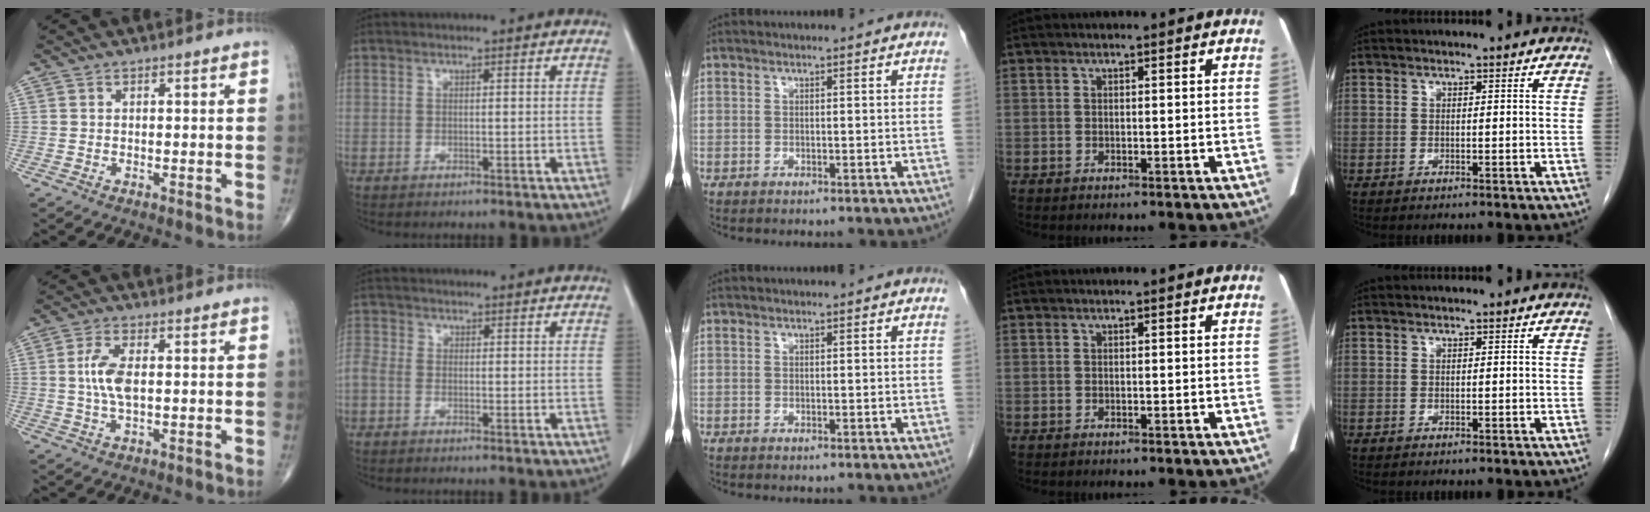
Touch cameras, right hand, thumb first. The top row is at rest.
{"thumb": {"total": 6.0, "force": [0.5, 2.5, 5.5], "torque": [-0.122, 0.001, 0.007]}, "index": {"total": 2.4, "force": [-0.7, 1.7, 1.5], "torque": [-0.046, 0.012, -0.018]}}